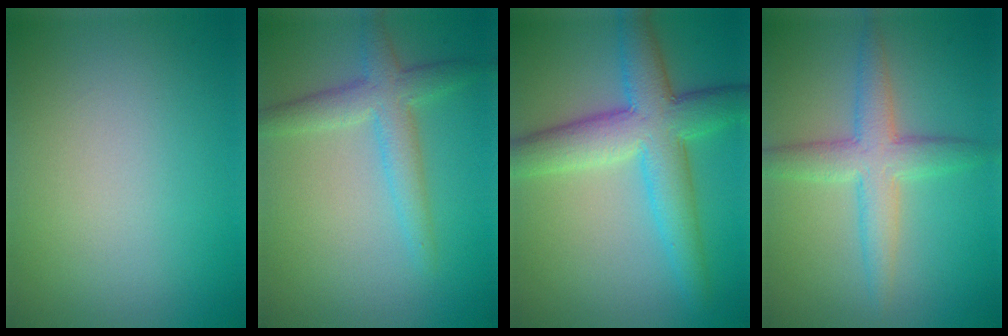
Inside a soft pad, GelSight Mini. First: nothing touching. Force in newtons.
{"total": 3.7, "press": 3.7, "slide": 0.2}
{"total": 7.7, "press": 7.7, "slide": 0.1}
{"total": 4.6, "press": 4.6, "slide": 0.1}